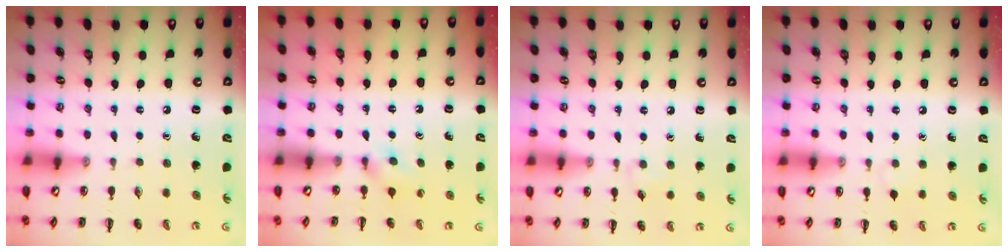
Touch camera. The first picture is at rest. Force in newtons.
{"total": 4.5, "press": 4.3, "slide": 1.5}
{"total": 4.4, "press": 4.1, "slide": 1.6}
{"total": 2.6, "press": 2.4, "slide": 1.1}